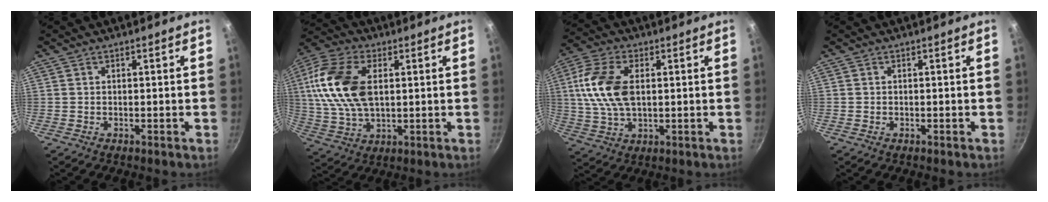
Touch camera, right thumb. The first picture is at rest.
{"total": 17.1, "force": [3.1, 10.2, 13.3], "torque": [-0.255, 0.004, 0.054]}
{"total": 12.8, "force": [1.8, 7.5, 10.2], "torque": [-0.197, 0.007, 0.031]}
{"total": 0.0}